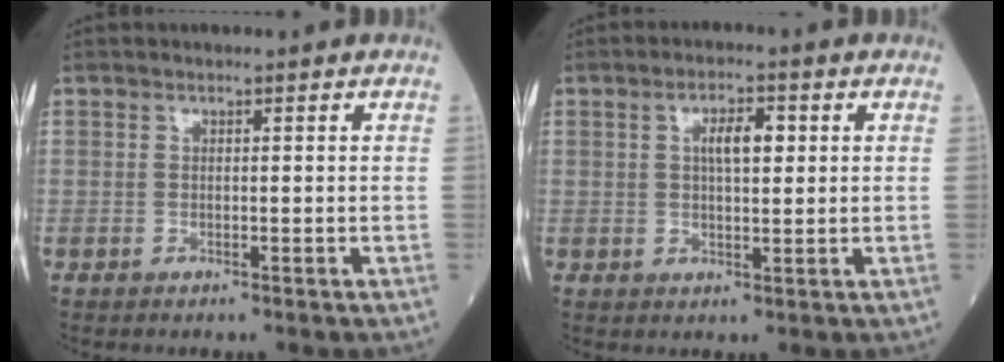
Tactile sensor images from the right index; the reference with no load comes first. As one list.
[{"total": 4.4, "force": [1.1, 1.4, 4.0], "torque": [-0.069, 0.007, 0.018]}]